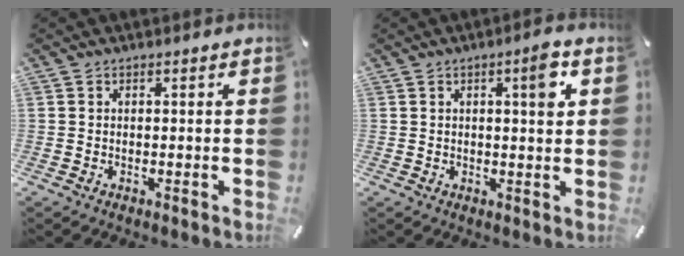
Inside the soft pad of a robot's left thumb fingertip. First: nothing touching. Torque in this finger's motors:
{"motor_torque": [1.00, 1.00, 0.56, -0.63, 0.08]}